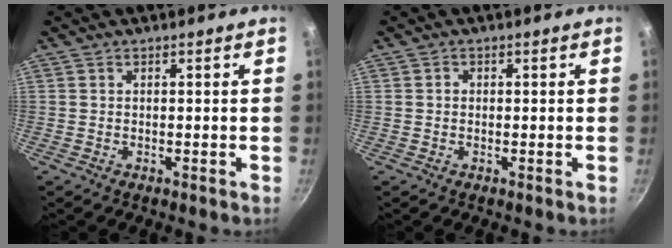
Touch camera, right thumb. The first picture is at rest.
{"total": 0.6, "force": [0.0, 0.6, 0.2], "torque": [-0.002, 0.003, -0.001]}